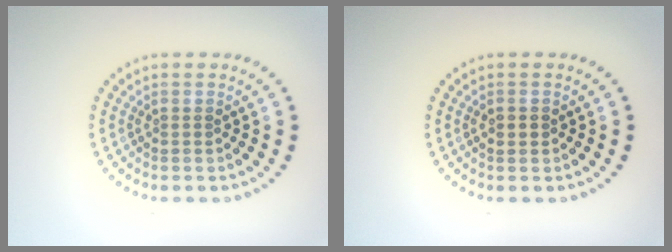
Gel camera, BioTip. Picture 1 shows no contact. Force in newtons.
{"total": 1.4, "press": 1.4, "slide": 0.2}